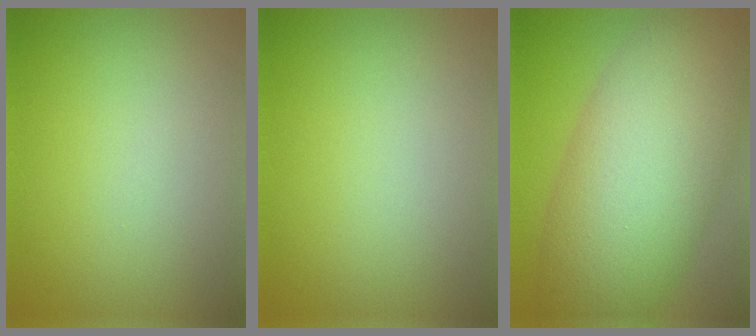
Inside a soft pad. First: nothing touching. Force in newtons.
{"total": 0.0}
{"total": 12.1, "press": 12.1, "slide": 0.4}